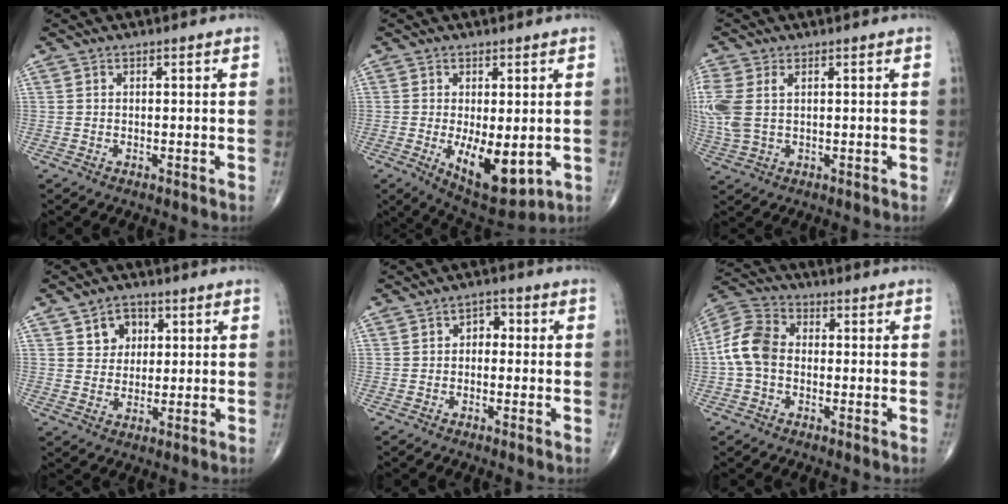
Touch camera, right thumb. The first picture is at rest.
{"total": 10.8, "force": [-2.0, 4.9, 9.5], "torque": [-0.132, -0.024, -0.015]}
{"total": 8.2, "force": [1.4, 4.7, 6.5], "torque": [-0.190, 0.014, 0.039]}
{"total": 5.7, "force": [2.3, 4.6, 2.4], "torque": [-0.010, -0.008, 0.036]}
{"total": 2.9, "force": [-0.1, 2.1, 2.1], "torque": [-0.011, 0.012, -0.012]}
{"total": 9.3, "force": [-0.8, 6.7, 6.4], "torque": [-0.125, 0.028, -0.030]}